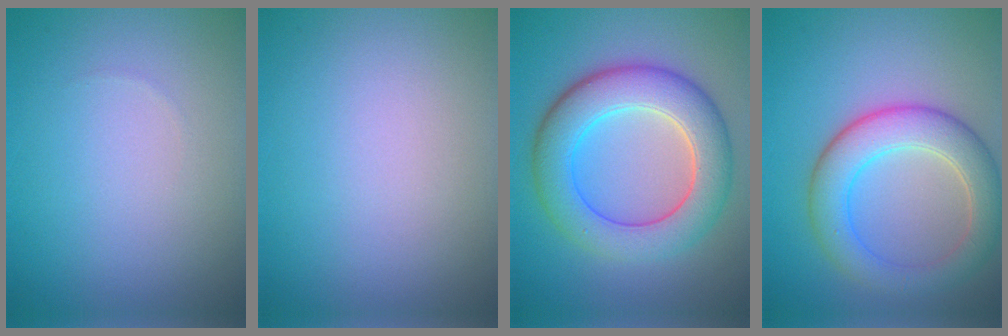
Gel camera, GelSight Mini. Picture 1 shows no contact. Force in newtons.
{"total": 0.0}
{"total": 7.9, "press": 7.8, "slide": 0.3}
{"total": 6.0, "press": 5.9, "slide": 0.5}